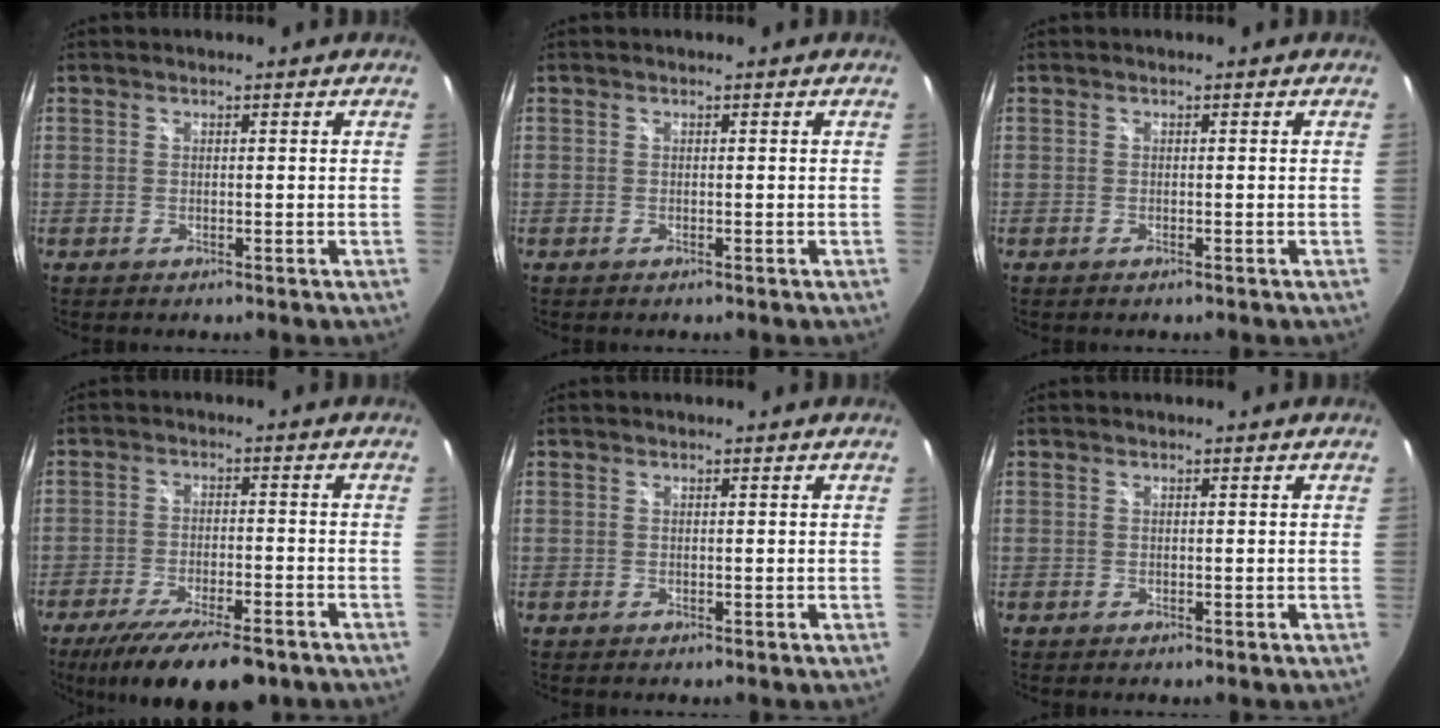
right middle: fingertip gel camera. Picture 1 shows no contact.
{"total": 0.0}
{"total": 0.5, "force": [-0.4, 0.1, 0.3], "torque": [-0.004, -0.001, -0.007]}
{"total": 15.2, "force": [-11.2, 4.3, 9.4], "torque": [-0.184, -0.043, -0.175]}
{"total": 0.0}
{"total": 0.0}